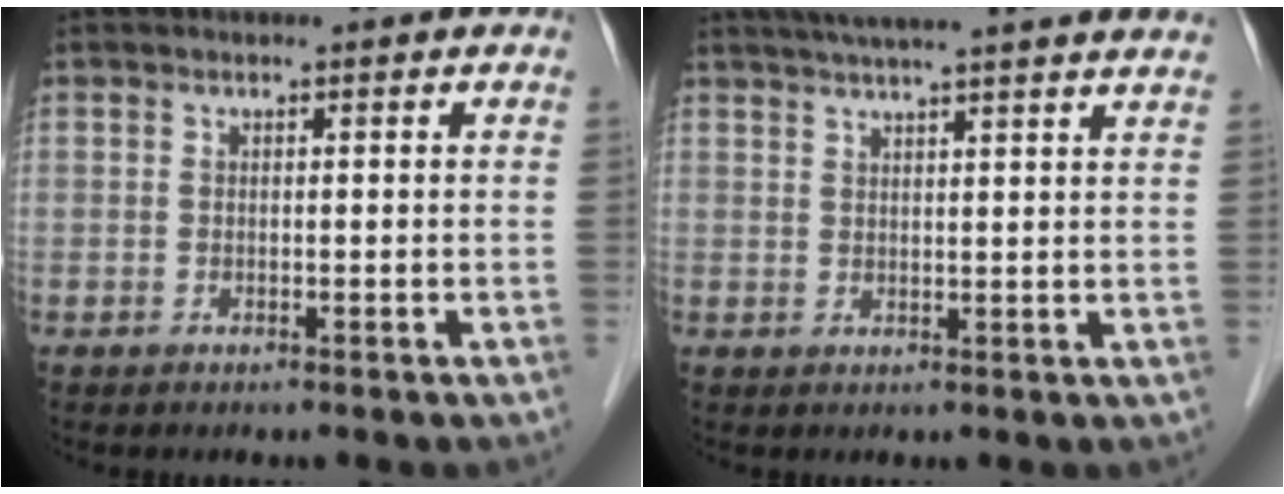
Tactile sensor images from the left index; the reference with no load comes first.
{"total": 19.1, "force": [16.8, 0.1, 9.1], "torque": [-0.145, 0.022, 0.214]}